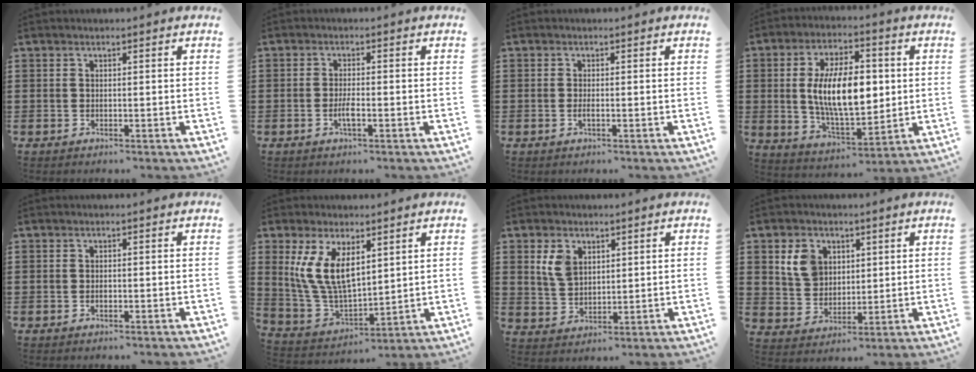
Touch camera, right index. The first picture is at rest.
{"total": 2.7, "force": [-1.0, 0.6, 2.4], "torque": [-0.051, 0.000, -0.019]}
{"total": 1.0, "force": [-0.3, 0.2, 0.9], "torque": [-0.017, -0.003, -0.005]}
{"total": 12.5, "force": [1.1, 6.1, 10.8], "torque": [-0.204, 0.005, 0.015]}
{"total": 0.5, "force": [-0.2, 0.3, 0.4], "torque": [-0.010, -0.002, -0.003]}
{"total": 9.4, "force": [3.9, 4.6, 7.2], "torque": [-0.172, -0.007, 0.070]}
{"total": 5.0, "force": [2.3, 3.3, 2.9], "torque": [-0.068, 0.011, 0.044]}
{"total": 6.2, "force": [2.6, 5.0, 2.6], "torque": [-0.066, 0.014, 0.047]}